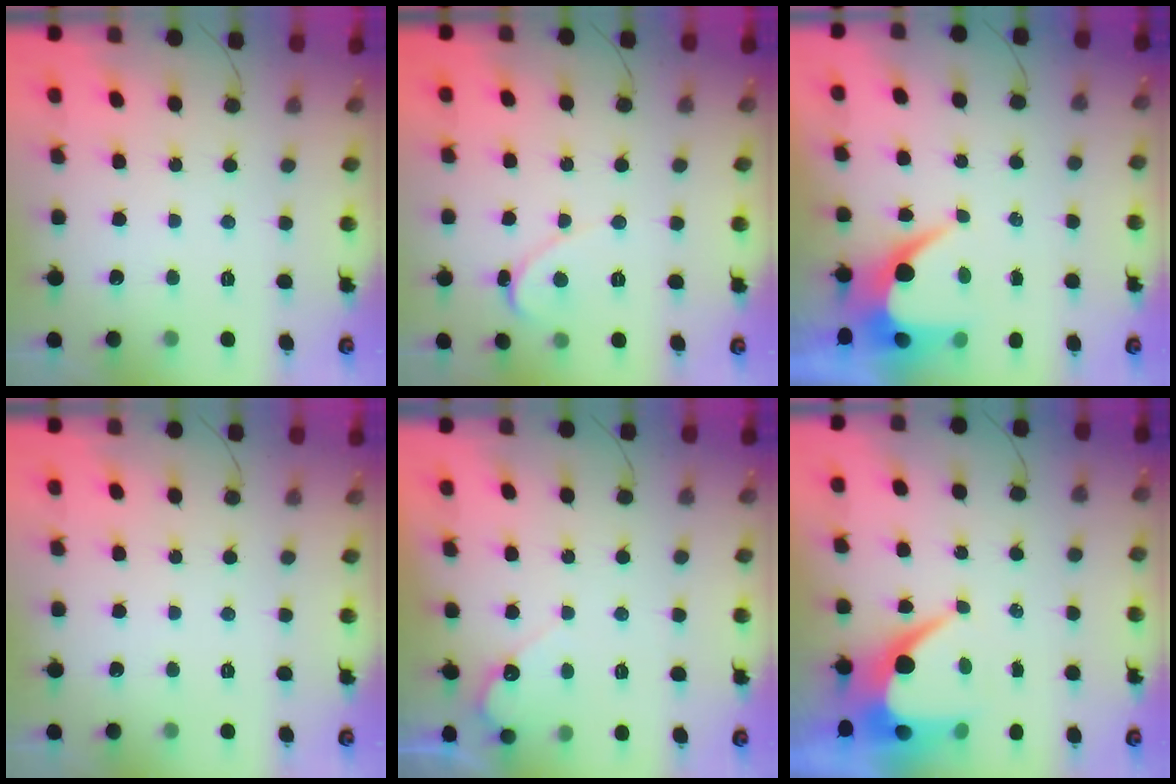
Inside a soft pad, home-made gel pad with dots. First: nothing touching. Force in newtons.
{"total": 1.7, "press": 1.7, "slide": 0.2}
{"total": 6.8, "press": 6.8, "slide": 0.5}
{"total": 0.0}
{"total": 3.7, "press": 3.7, "slide": 0.2}
{"total": 9.0, "press": 9.0, "slide": 0.9}